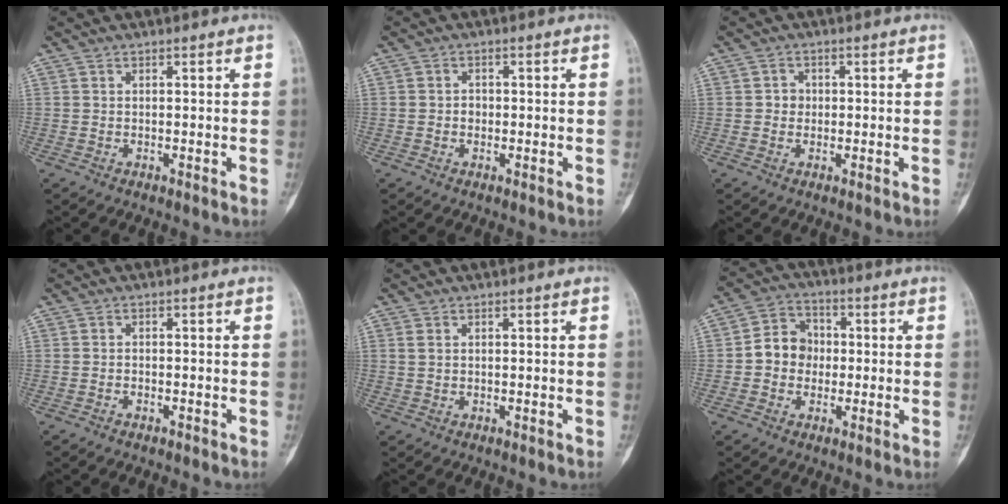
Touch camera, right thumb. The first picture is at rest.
{"total": 1.7, "force": [-0.2, 1.5, 0.7], "torque": [-0.002, 0.006, -0.005]}
{"total": 2.0, "force": [0.0, 1.8, 0.7], "torque": [0.001, 0.006, -0.004]}
{"total": 0.7, "force": [-0.6, 0.3, 0.3], "torque": [-0.011, 0.006, -0.009]}
{"total": 1.2, "force": [0.4, 0.8, 0.8], "torque": [-0.021, 0.003, 0.013]}
{"total": 7.7, "force": [-0.5, 6.8, 3.6], "torque": [-0.034, 0.023, -0.022]}